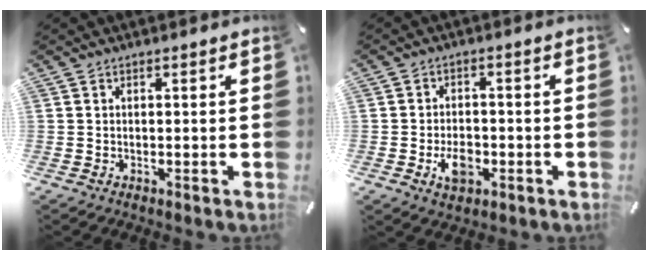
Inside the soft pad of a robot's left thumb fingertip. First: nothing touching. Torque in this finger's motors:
{"motor_torque": [-0.06, 1.23, -0.02, 0.24, 0.10]}